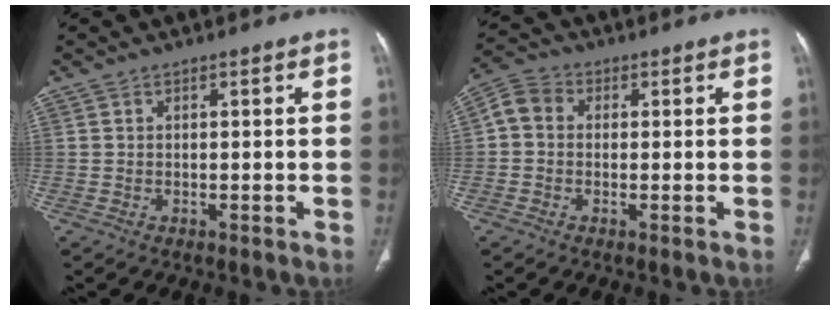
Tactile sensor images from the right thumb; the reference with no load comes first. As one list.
[{"total": 5.0, "force": [0.2, 4.2, 2.7], "torque": [-0.047, 0.016, -0.009]}]